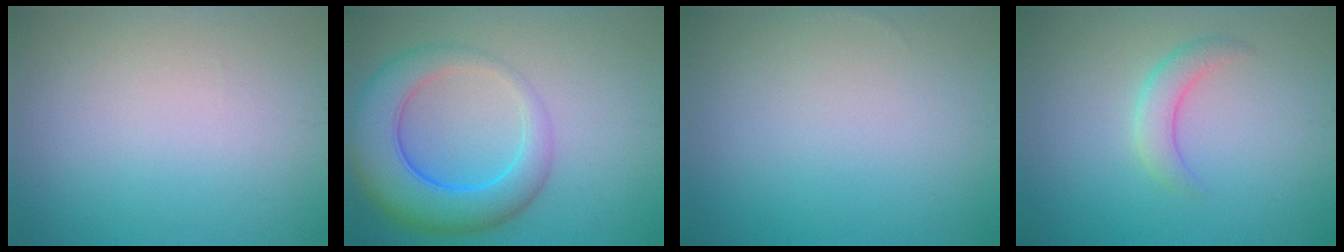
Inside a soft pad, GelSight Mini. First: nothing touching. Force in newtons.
{"total": 7.6, "press": 7.6, "slide": 0.4}
{"total": 0.0}
{"total": 2.3, "press": 2.3, "slide": 0.0}